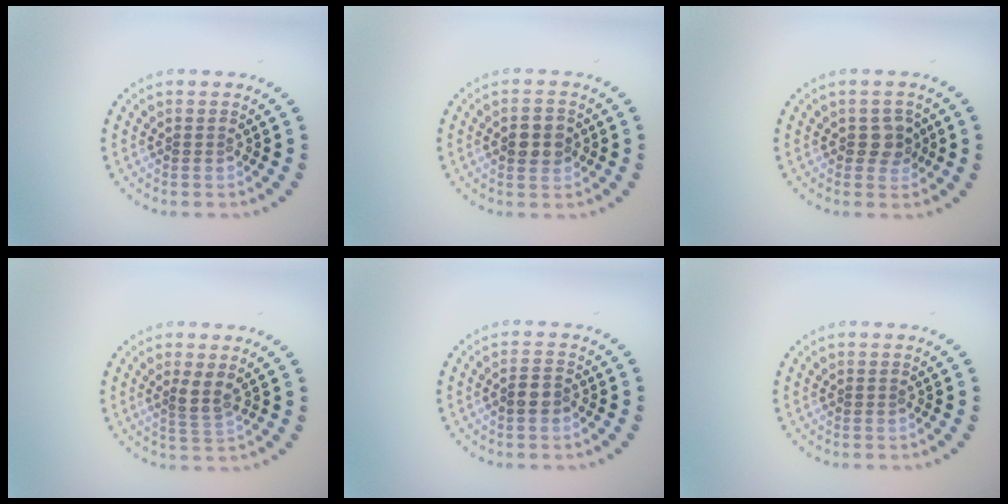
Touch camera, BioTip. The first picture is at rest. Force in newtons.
{"total": 2.6, "press": 2.6, "slide": 0.1}
{"total": 2.0, "press": 1.9, "slide": 0.6}
{"total": 2.0, "press": 1.5, "slide": 1.4}
{"total": 1.8, "press": 1.7, "slide": 0.7}
{"total": 0.0}